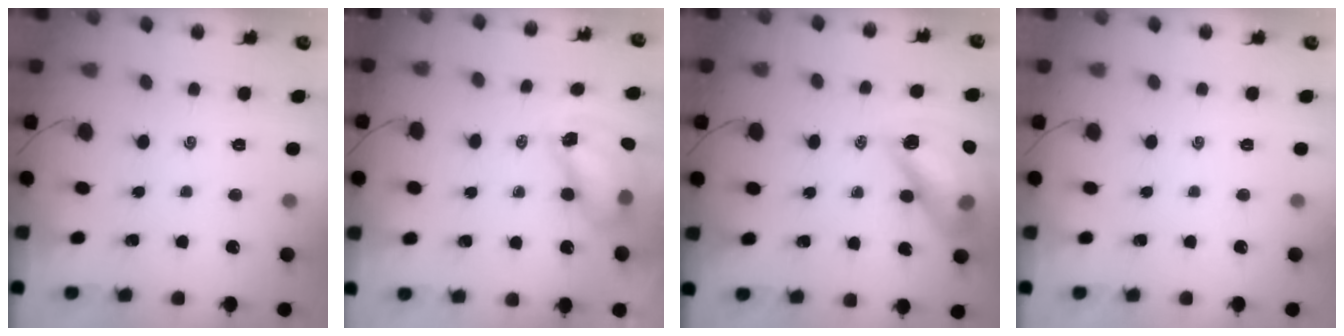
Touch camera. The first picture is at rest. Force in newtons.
{"total": 8.9, "press": 8.6, "slide": 2.2}
{"total": 15.5, "press": 15.0, "slide": 3.7}
{"total": 0.0}